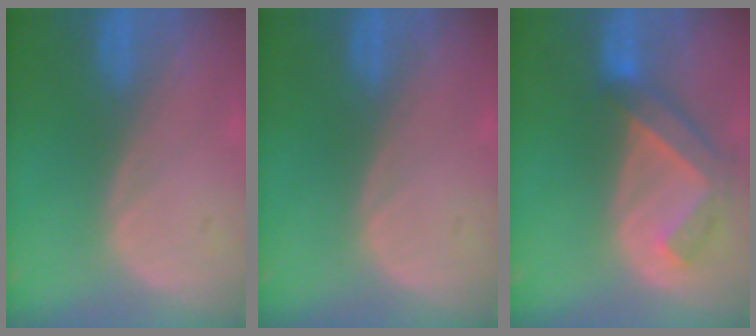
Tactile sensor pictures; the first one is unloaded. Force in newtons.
{"total": 0.0}
{"total": 6.2, "press": 6.0, "slide": 1.4}